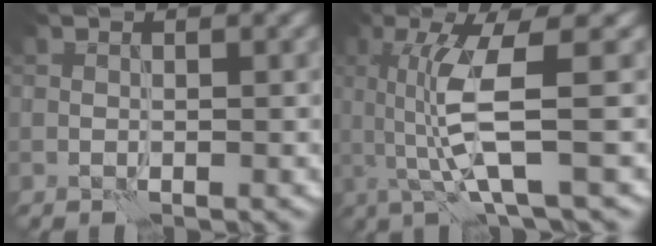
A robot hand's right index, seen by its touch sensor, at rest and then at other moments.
{"total": 6.4, "force": [0.5, 1.1, 6.3], "torque": [-0.126, 0.000, 0.012]}